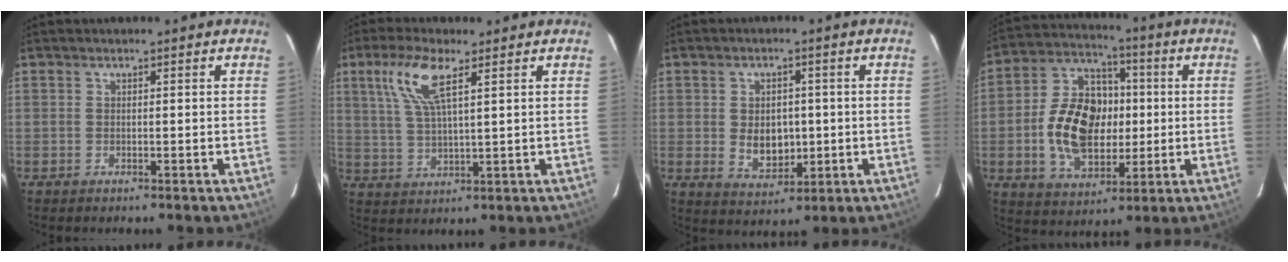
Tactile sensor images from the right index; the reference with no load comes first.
{"total": 8.6, "force": [4.1, 2.1, 7.2], "torque": [-0.155, 0.010, 0.086]}
{"total": 6.8, "force": [-0.4, 5.1, 4.6], "torque": [-0.084, -0.002, 0.007]}
{"total": 16.5, "force": [-1.2, 11.2, 12.0], "torque": [-0.246, 0.026, -0.011]}